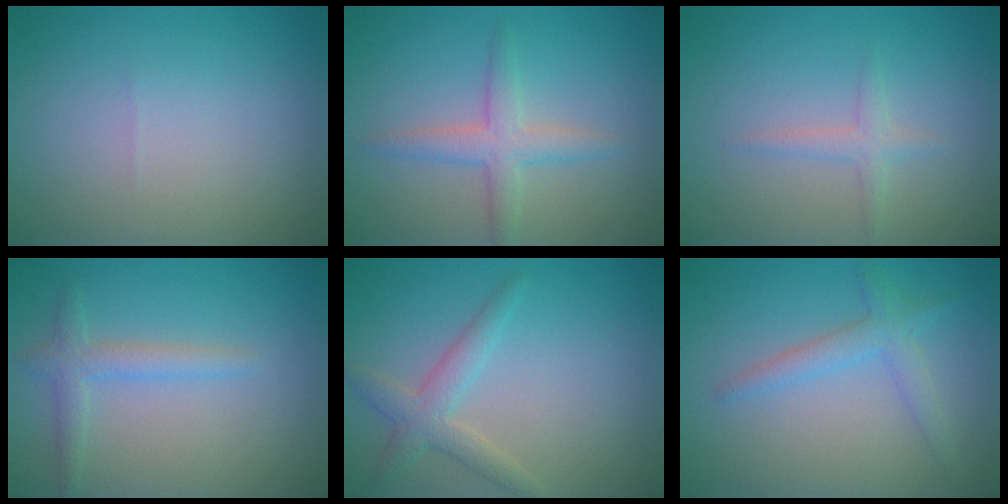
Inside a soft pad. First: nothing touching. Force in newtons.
{"total": 2.9, "press": 2.9, "slide": 0.1}
{"total": 1.3, "press": 1.3, "slide": 0.1}
{"total": 2.1, "press": 2.1, "slide": 0.2}
{"total": 2.8, "press": 2.8, "slide": 0.1}
{"total": 2.6, "press": 2.6, "slide": 0.1}